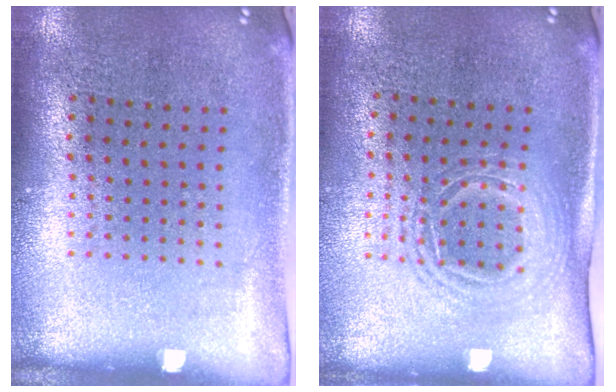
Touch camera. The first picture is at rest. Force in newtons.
{"total": 1.5, "press": 1.3, "slide": 0.9}